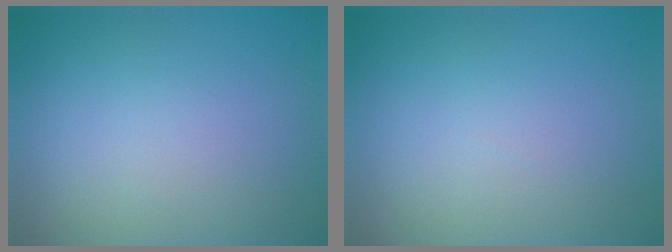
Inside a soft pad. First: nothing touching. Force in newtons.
{"total": 0.0}